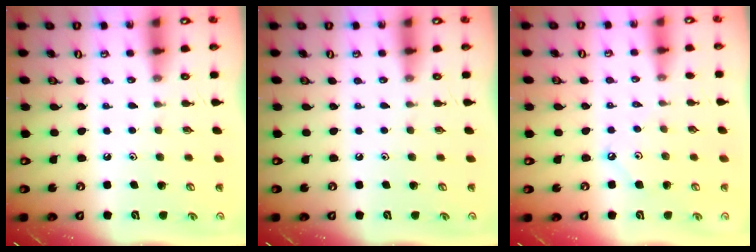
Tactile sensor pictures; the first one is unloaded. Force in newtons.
{"total": 0.0}
{"total": 3.3, "press": 3.3, "slide": 0.3}